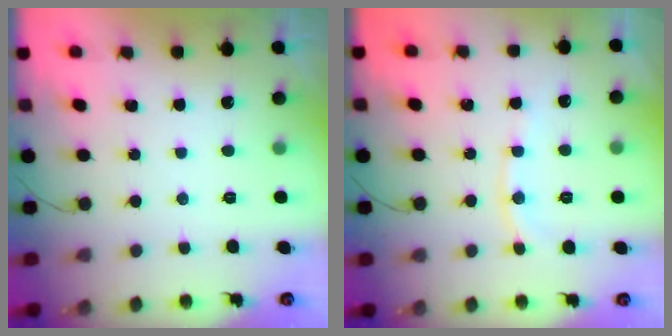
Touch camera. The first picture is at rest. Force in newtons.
{"total": 6.7, "press": 6.6, "slide": 0.9}